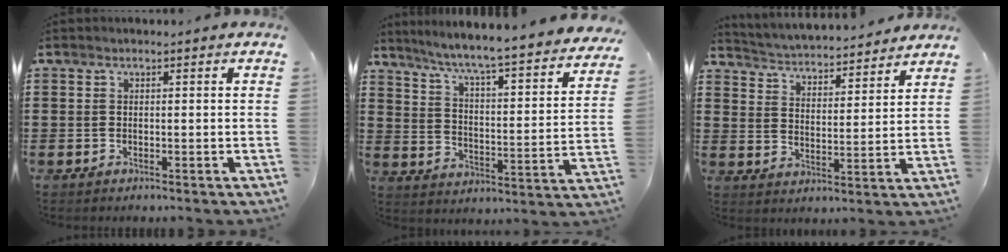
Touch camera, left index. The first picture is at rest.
{"total": 4.8, "force": [4.2, -0.6, 2.3], "torque": [-0.066, -0.049, 0.059]}
{"total": 3.6, "force": [3.6, -0.2, -0.2], "torque": [-0.019, -0.034, 0.056]}